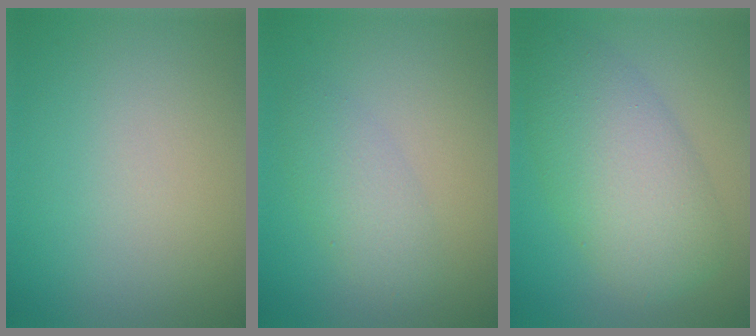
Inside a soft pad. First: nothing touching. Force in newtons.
{"total": 2.7, "press": 2.7, "slide": 0.0}
{"total": 7.9, "press": 7.9, "slide": 0.3}